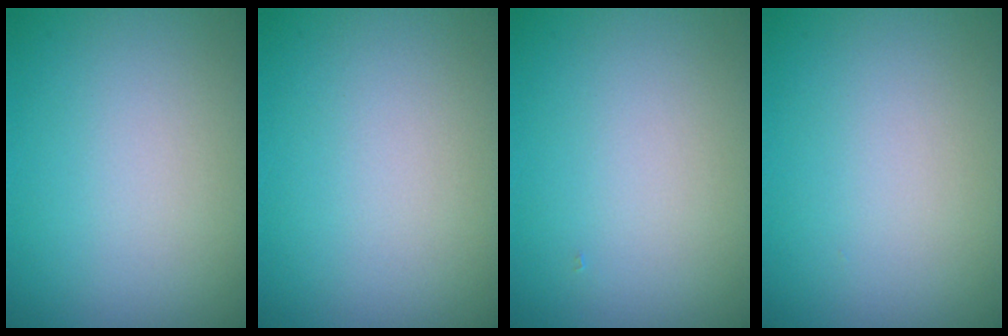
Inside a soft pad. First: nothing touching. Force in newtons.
{"total": 0.0}
{"total": 0.0}
{"total": 0.0}